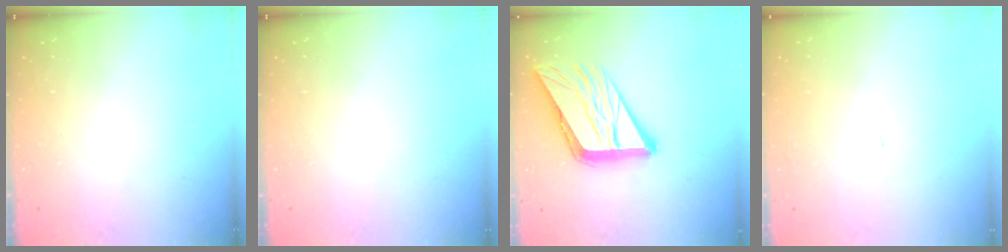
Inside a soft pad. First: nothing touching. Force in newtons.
{"total": 0.0}
{"total": 17.6, "press": 17.4, "slide": 2.1}
{"total": 0.9, "press": 0.9, "slide": 0.0}